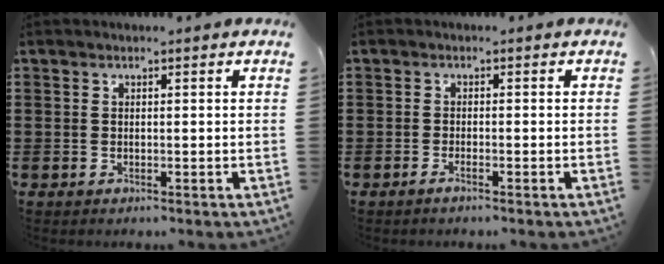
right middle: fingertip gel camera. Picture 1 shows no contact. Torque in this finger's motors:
{"motor_torque": [-0.20, 0.67, -0.02, -0.01]}